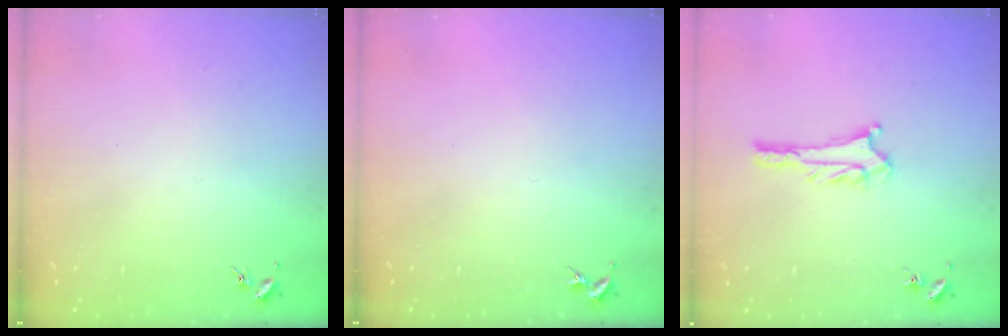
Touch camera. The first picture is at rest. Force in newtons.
{"total": 0.0}
{"total": 2.8, "press": 2.8, "slide": 0.2}